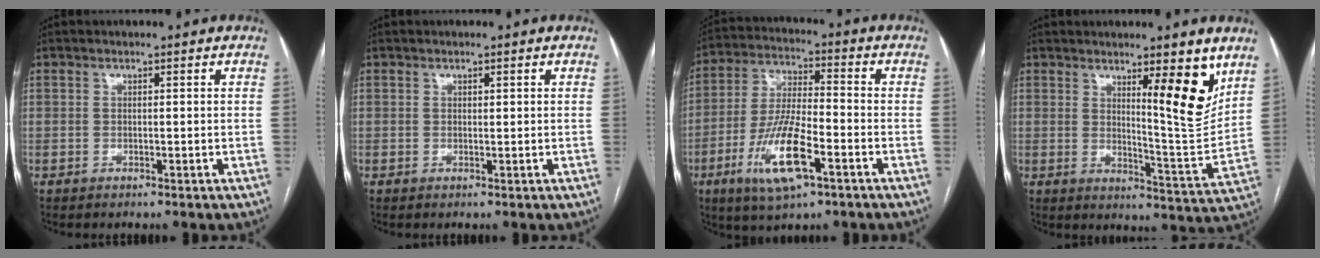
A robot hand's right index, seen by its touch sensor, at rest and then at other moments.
{"total": 0.6, "force": [0.3, 0.2, 0.4], "torque": [-0.004, -0.001, 0.003]}
{"total": 12.9, "force": [-5.6, 3.2, 11.2], "torque": [-0.229, -0.009, -0.099]}
{"total": 10.0, "force": [5.7, 0.7, 8.2], "torque": [-0.109, -0.024, 0.084]}